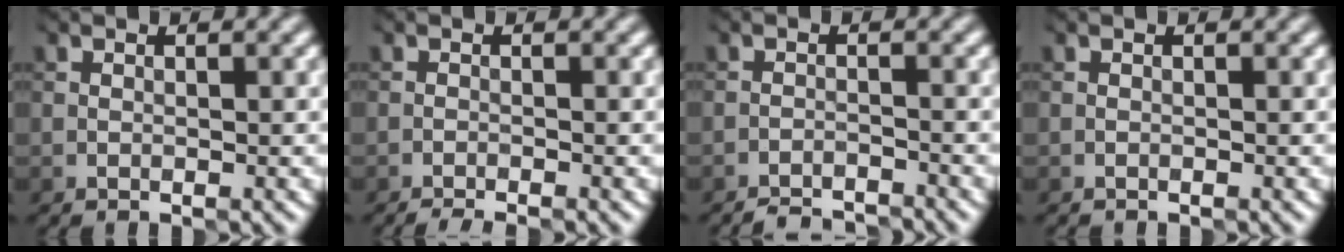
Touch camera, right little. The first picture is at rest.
{"total": 1.6, "force": [-1.5, -0.3, 0.4], "torque": [-0.012, -0.001, -0.031]}
{"total": 3.2, "force": [-3.1, 0.2, 0.4], "torque": [-0.007, -0.004, -0.057]}
{"total": 0.0}